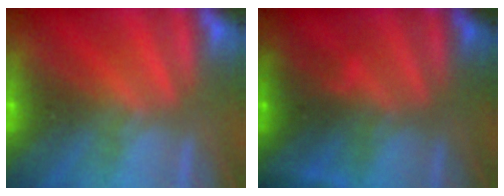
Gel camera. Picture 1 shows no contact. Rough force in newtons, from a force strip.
{"total": 2.6}